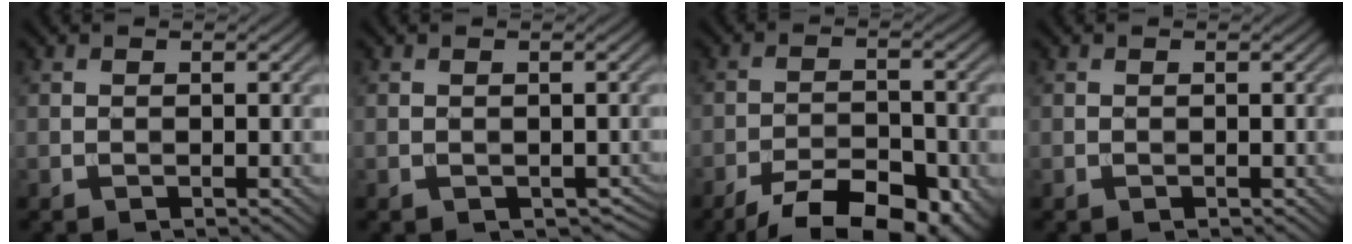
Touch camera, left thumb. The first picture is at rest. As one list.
[{"total": 1.1, "force": [-0.3, 0.9, 0.5], "torque": [-0.013, -0.010, -0.003]}, {"total": 10.5, "force": [-7.6, 3.8, 6.1], "torque": [-0.093, -0.004, -0.121]}, {"total": 0.0}]